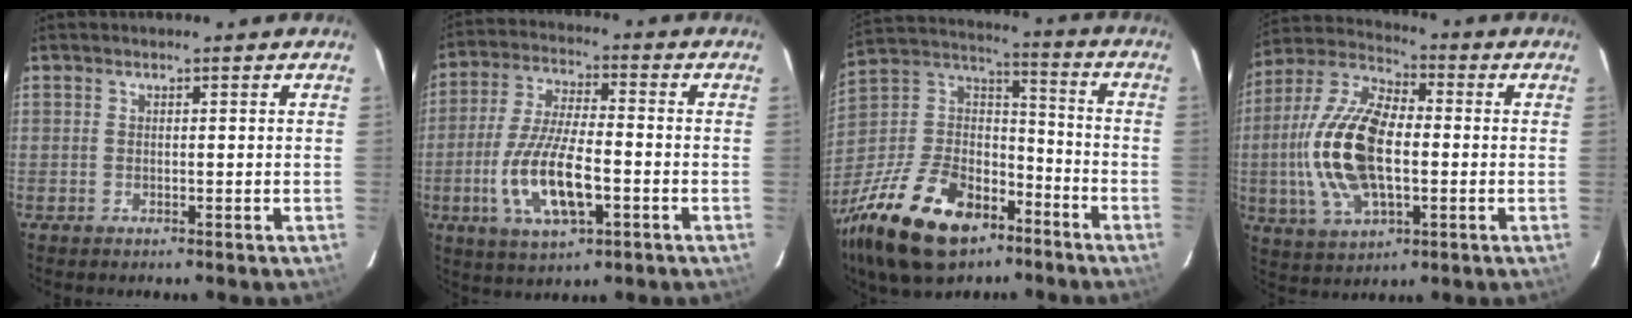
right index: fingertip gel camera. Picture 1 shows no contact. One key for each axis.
{"total": 13.7, "fx": -4.2, "fy": 4.5, "fz": 12.2, "tx": -0.253, "ty": -0.009, "tz": -0.077}
{"total": 27.3, "fx": -16.2, "fy": 15.4, "fz": 15.6, "tx": -0.343, "ty": 0.004, "tz": -0.266}
{"total": 18.3, "fx": -1.6, "fy": 8.9, "fz": 15.9, "tx": -0.334, "ty": 0.008, "tz": -0.031}